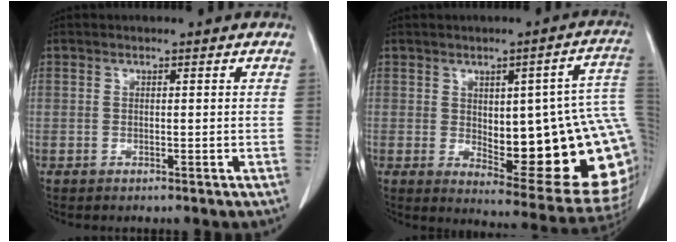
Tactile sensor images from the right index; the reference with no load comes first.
{"total": 23.5, "force": [-0.5, 5.9, 22.8], "torque": [-0.218, 0.011, 0.013]}